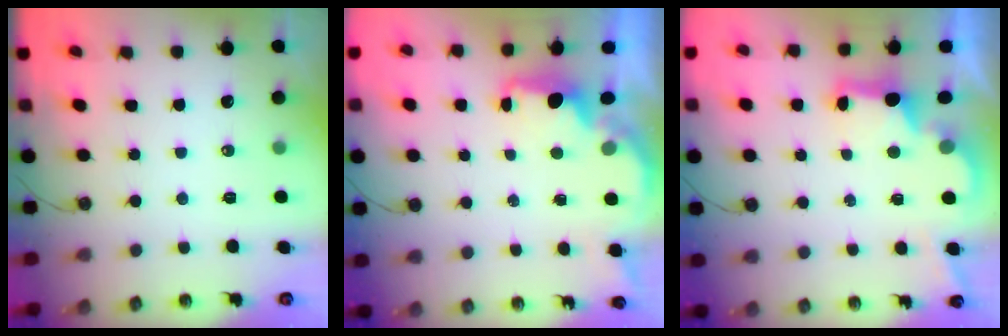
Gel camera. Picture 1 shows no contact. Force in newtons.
{"total": 1.8, "press": 1.7, "slide": 0.5}
{"total": 2.9, "press": 2.8, "slide": 0.9}